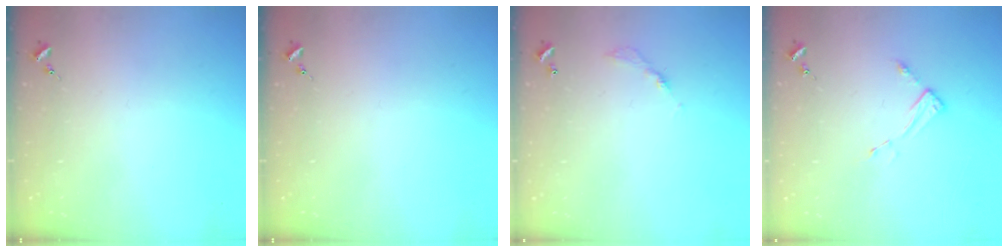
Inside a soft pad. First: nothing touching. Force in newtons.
{"total": 0.0}
{"total": 3.6, "press": 3.6, "slide": 0.2}
{"total": 4.4, "press": 4.3, "slide": 0.5}